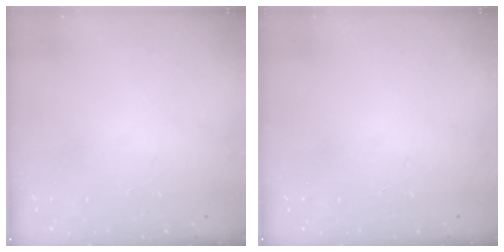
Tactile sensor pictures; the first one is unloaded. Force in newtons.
{"total": 0.9, "press": 0.0, "slide": 0.9}